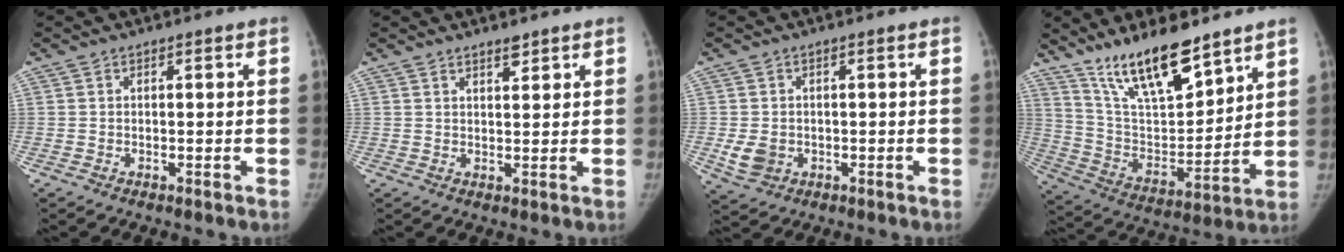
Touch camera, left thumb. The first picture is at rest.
{"total": 1.6, "force": [1.3, 0.5, 0.7], "torque": [-0.006, -0.010, 0.022]}
{"total": 4.3, "force": [-0.8, 3.5, 2.4], "torque": [-0.039, -0.003, -0.006]}
{"total": 17.9, "force": [13.3, 5.5, 10.6], "torque": [-0.147, -0.078, 0.248]}